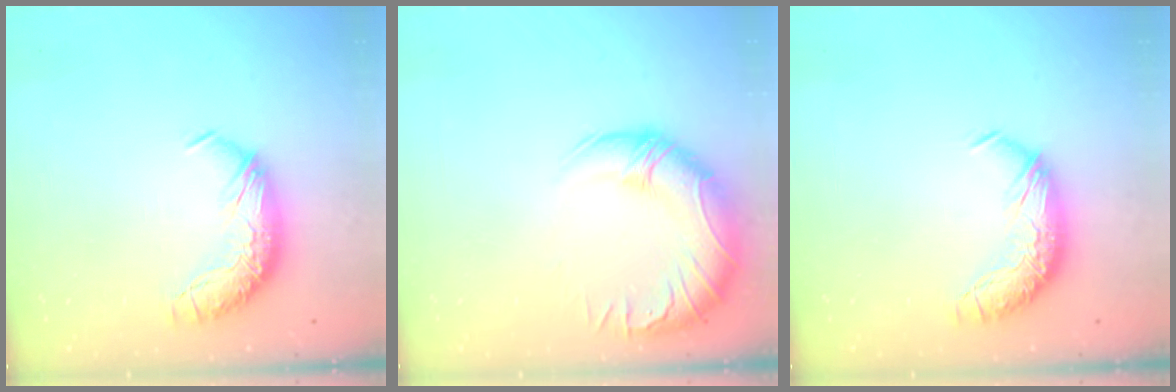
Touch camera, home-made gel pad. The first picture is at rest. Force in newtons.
{"total": 3.2, "press": 0.3, "slide": 3.2}
{"total": 0.0}